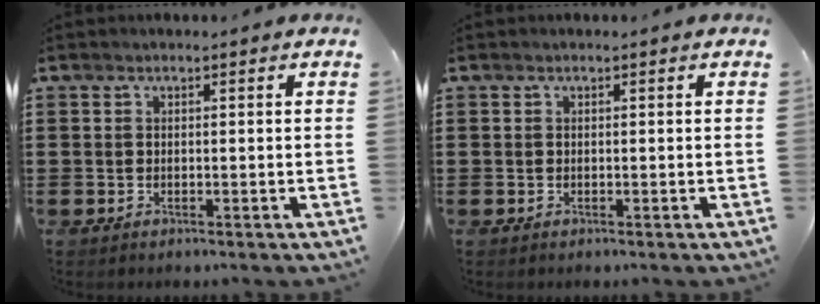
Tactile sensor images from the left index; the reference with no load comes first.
{"total": 0.0}